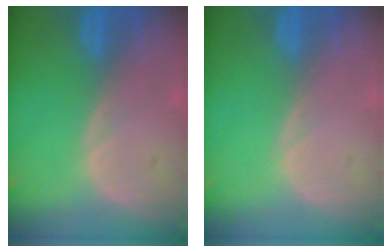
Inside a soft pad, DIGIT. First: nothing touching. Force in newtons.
{"total": 0.0}